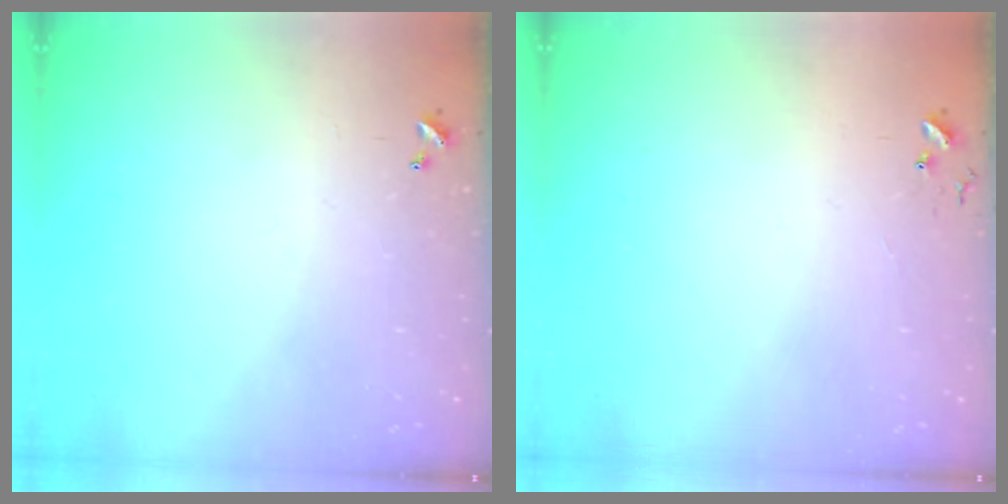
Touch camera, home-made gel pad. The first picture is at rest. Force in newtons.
{"total": 4.7, "press": 4.7, "slide": 0.4}